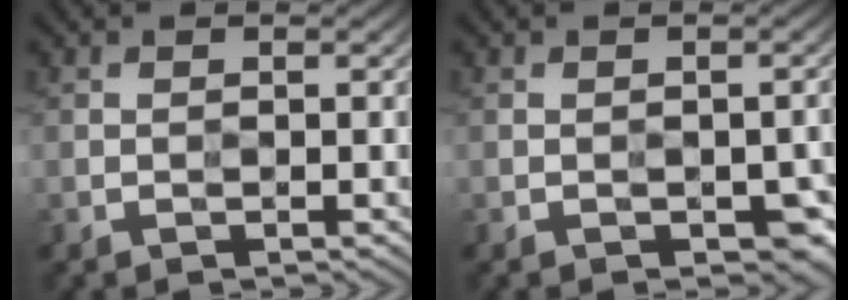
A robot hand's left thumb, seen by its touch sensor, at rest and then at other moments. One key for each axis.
{"total": 5.7, "fx": -2.6, "fy": 3.4, "fz": 3.8, "tx": -0.041, "ty": -0.024, "tz": -0.023}